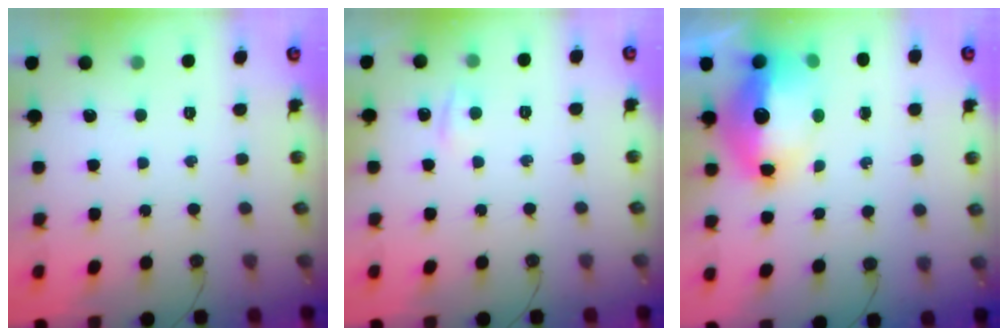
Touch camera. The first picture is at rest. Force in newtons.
{"total": 4.9, "press": 4.8, "slide": 0.6}
{"total": 15.4, "press": 15.3, "slide": 1.7}